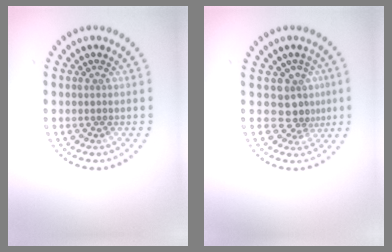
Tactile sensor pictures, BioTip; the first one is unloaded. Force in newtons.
{"total": 3.1, "press": 2.2, "slide": 2.1}